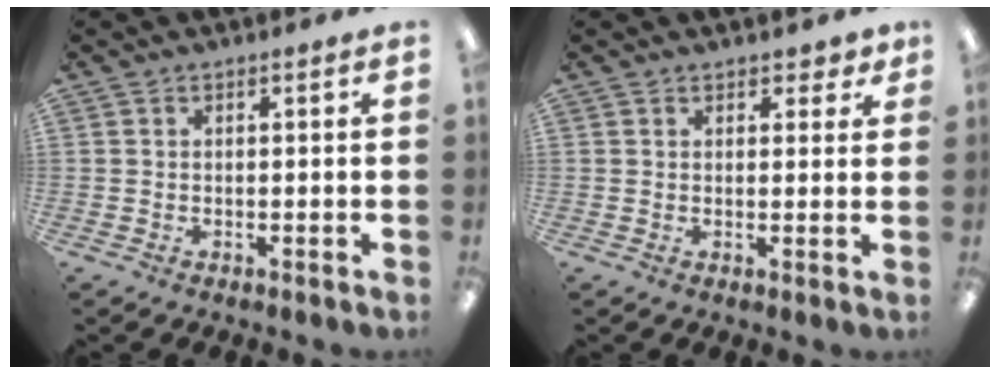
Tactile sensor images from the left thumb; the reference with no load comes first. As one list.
[{"total": 2.5, "force": [1.8, 1.6, 0.7], "torque": [0.001, -0.002, 0.031]}]